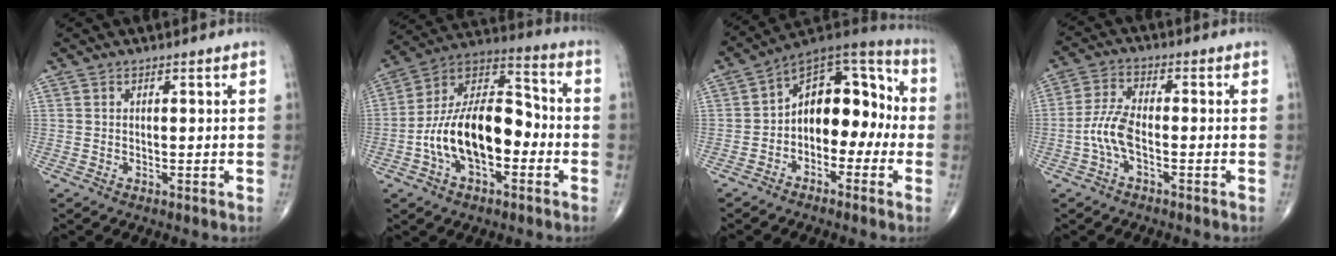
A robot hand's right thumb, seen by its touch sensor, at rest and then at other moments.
{"total": 18.4, "force": [-4.1, 9.9, 15.0], "torque": [-0.249, 0.047, -0.078]}
{"total": 14.4, "force": [-1.7, 9.2, 11.0], "torque": [-0.115, 0.055, -0.045]}
{"total": 5.9, "force": [-1.9, 2.3, 5.1], "torque": [-0.119, 0.018, -0.042]}